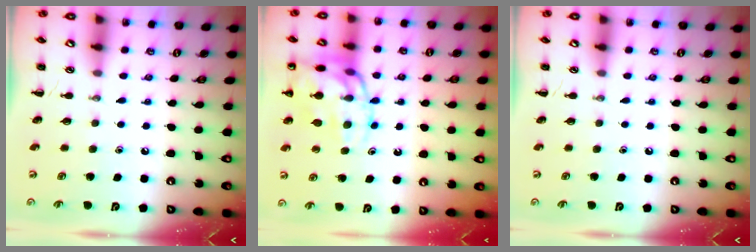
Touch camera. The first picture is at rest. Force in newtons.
{"total": 17.6, "press": 17.5, "slide": 2.0}
{"total": 0.0}